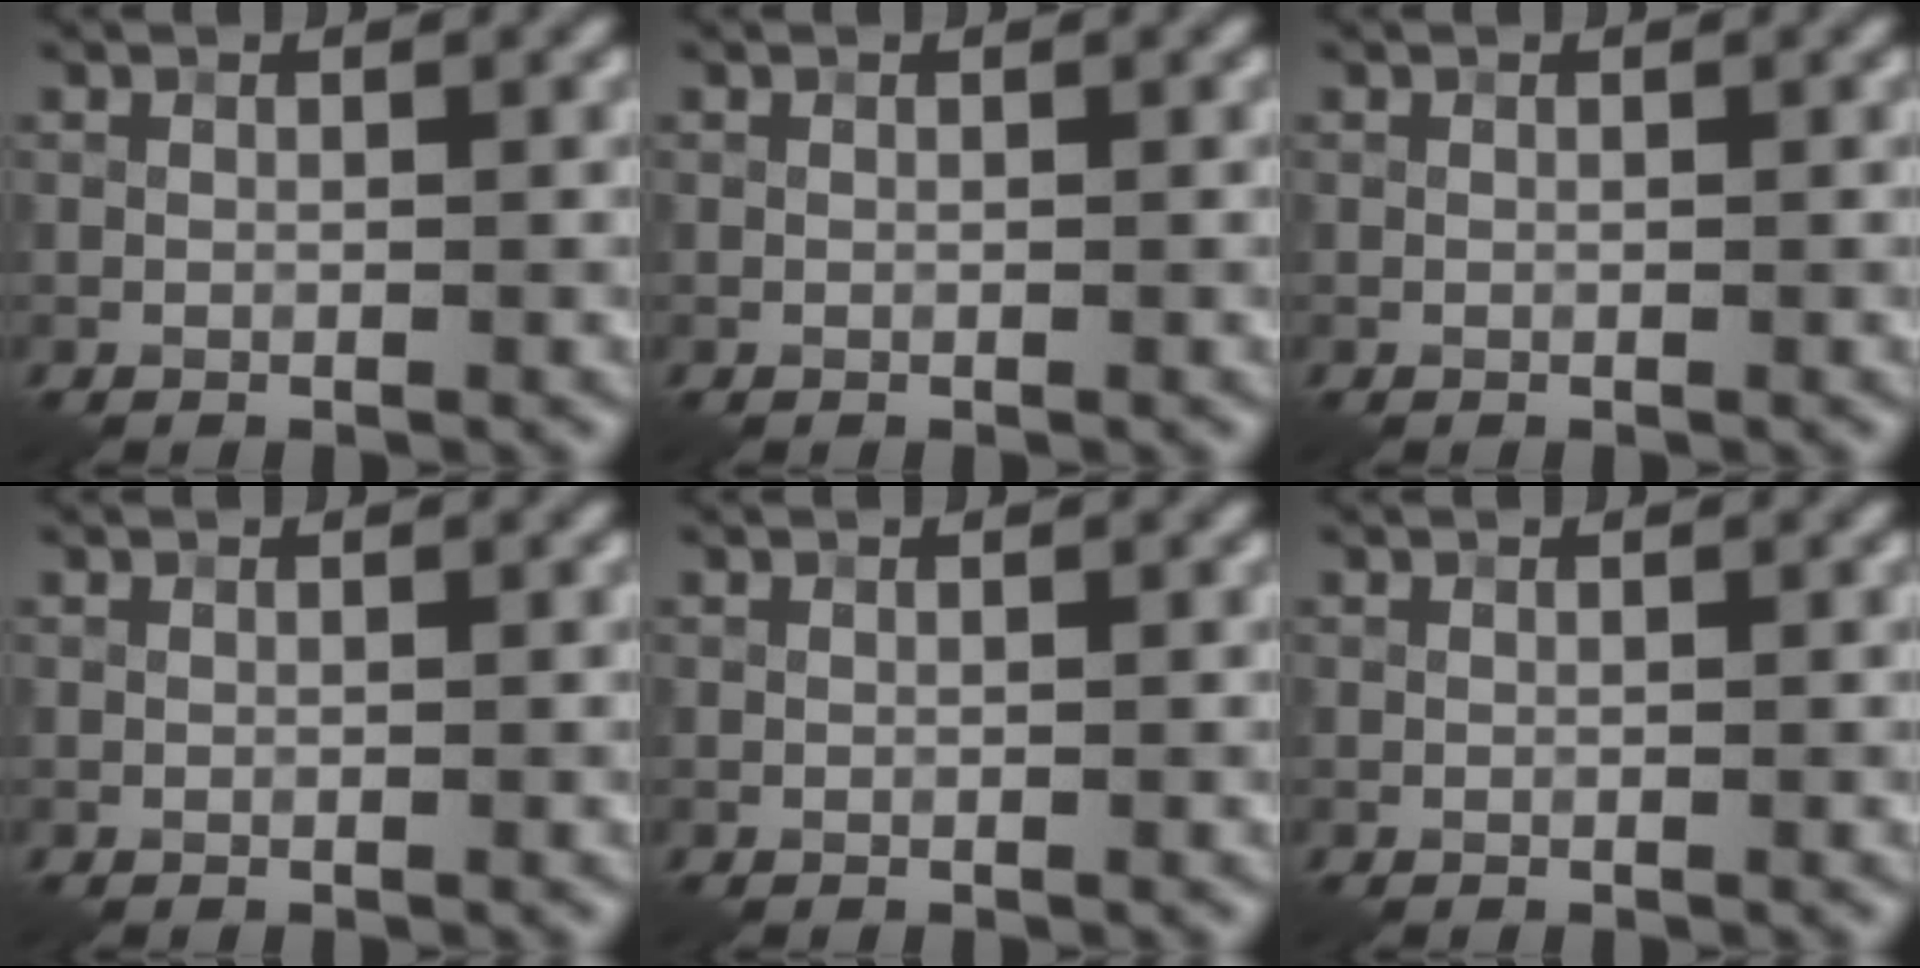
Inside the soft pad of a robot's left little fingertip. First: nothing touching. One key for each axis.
{"total": 0.0}
{"total": 0.0}
{"total": 0.0}
{"total": 0.0}
{"total": 0.0}